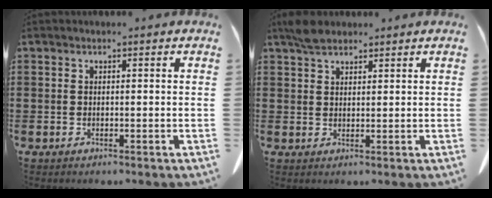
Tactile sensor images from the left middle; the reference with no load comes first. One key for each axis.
{"total": 3.1, "fx": 2.5, "fy": 1.1, "fz": 1.4, "tx": -0.034, "ty": 0.004, "tz": 0.049}